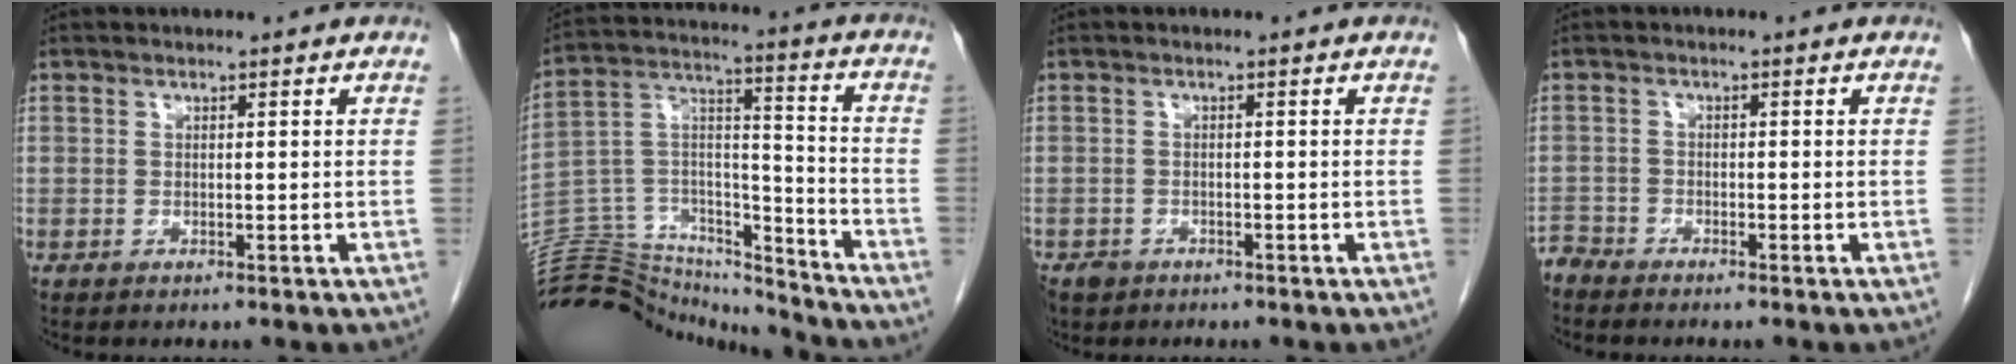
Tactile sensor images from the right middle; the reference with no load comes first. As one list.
[{"total": 22.9, "force": [-22.0, 5.2, 4.0], "torque": [-0.109, 0.052, -0.350]}, {"total": 2.2, "force": [-1.5, 1.5, 0.3], "torque": [-0.011, 0.002, -0.024]}, {"total": 2.1, "force": [-2.1, 0.0, -0.3], "torque": [0.012, -0.008, -0.041]}]